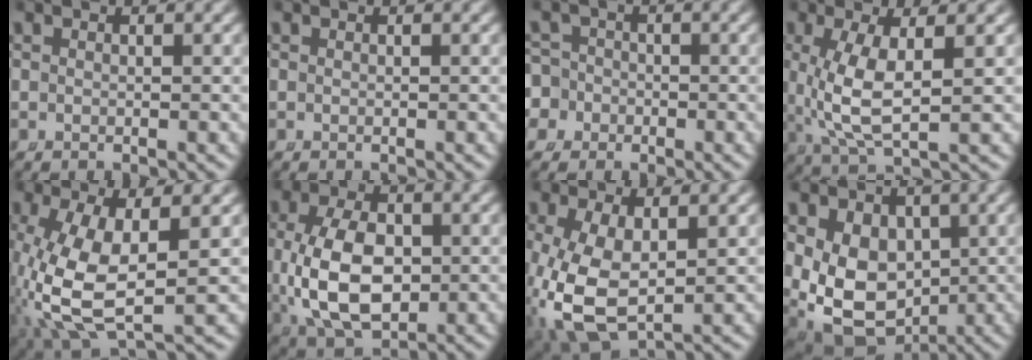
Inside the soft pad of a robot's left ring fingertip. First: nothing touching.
{"total": 0.0}
{"total": 5.9, "force": [-1.6, 5.6, 1.3], "torque": [-0.038, -0.021, -0.033]}
{"total": 6.0, "force": [0.6, 2.3, 5.5], "torque": [-0.113, -0.012, 0.024]}
{"total": 10.3, "force": [-1.4, 6.1, 8.2], "torque": [-0.202, -0.058, 0.015]}
{"total": 8.9, "force": [-0.6, 5.8, 6.7], "torque": [-0.153, -0.026, 0.011]}
{"total": 7.9, "force": [-1.8, 5.0, 5.9], "torque": [-0.154, -0.056, 0.005]}
{"total": 11.5, "force": [-2.1, 9.6, 6.0], "torque": [-0.161, -0.080, 0.000]}